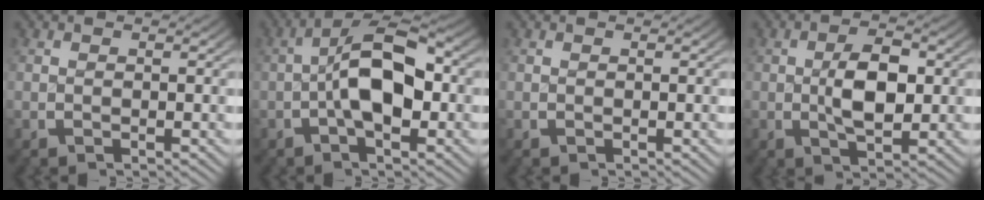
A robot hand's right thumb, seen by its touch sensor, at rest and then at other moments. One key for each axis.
{"total": 8.1, "fx": 0.0, "fy": 4.4, "fz": 6.9, "tx": -0.117, "ty": -0.010, "tz": 0.000}
{"total": 0.0}
{"total": 5.3, "fx": -0.1, "fy": 2.9, "fz": 4.4, "tx": -0.084, "ty": -0.009, "tz": 0.002}